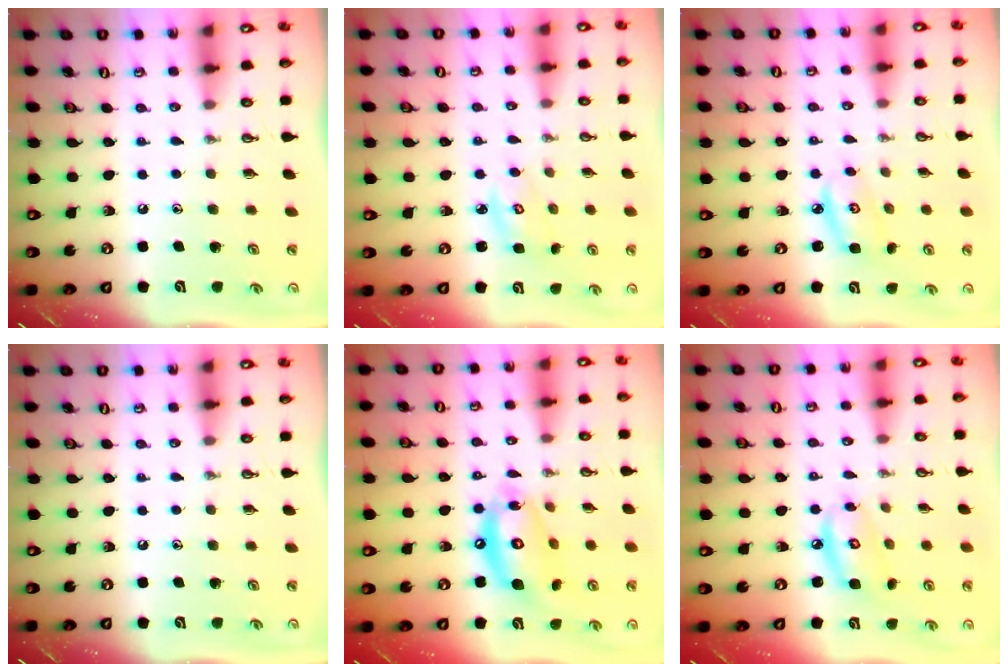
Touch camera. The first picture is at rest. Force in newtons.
{"total": 3.6, "press": 3.6, "slide": 0.2}
{"total": 4.6, "press": 4.6, "slide": 0.2}
{"total": 0.0}
{"total": 14.5, "press": 14.4, "slide": 1.4}
{"total": 7.9, "press": 7.9, "slide": 0.6}